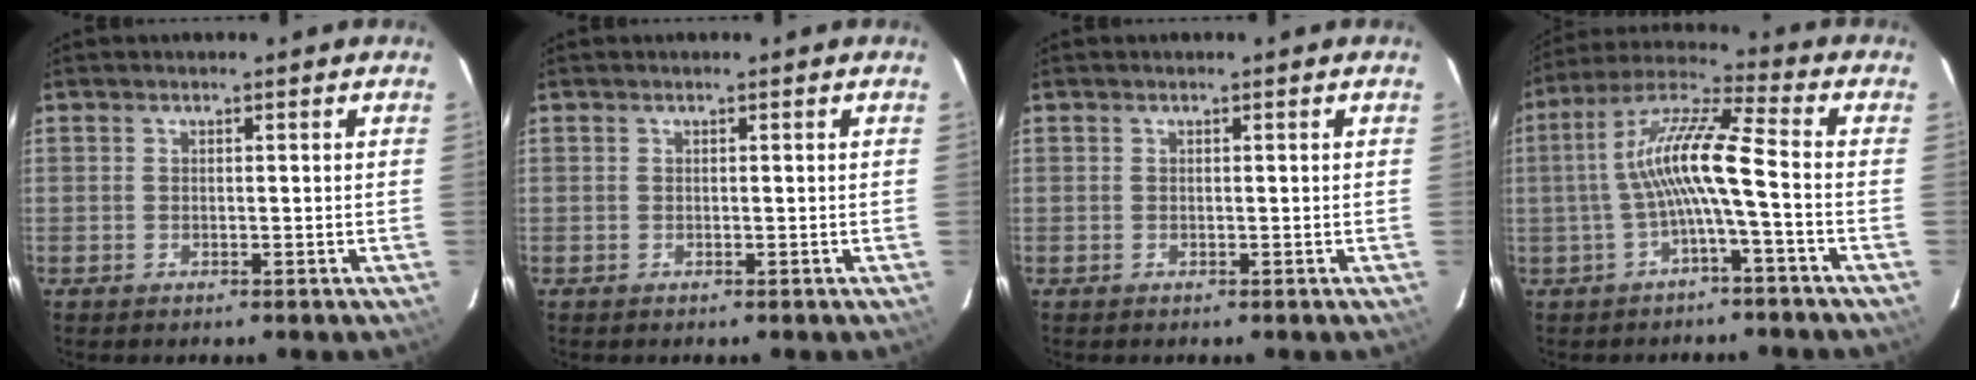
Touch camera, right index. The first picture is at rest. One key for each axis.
{"total": 0.0}
{"total": 0.0}
{"total": 10.6, "fx": -2.1, "fy": 0.4, "fz": 10.4, "tx": -0.217, "ty": 0.021, "tz": -0.039}